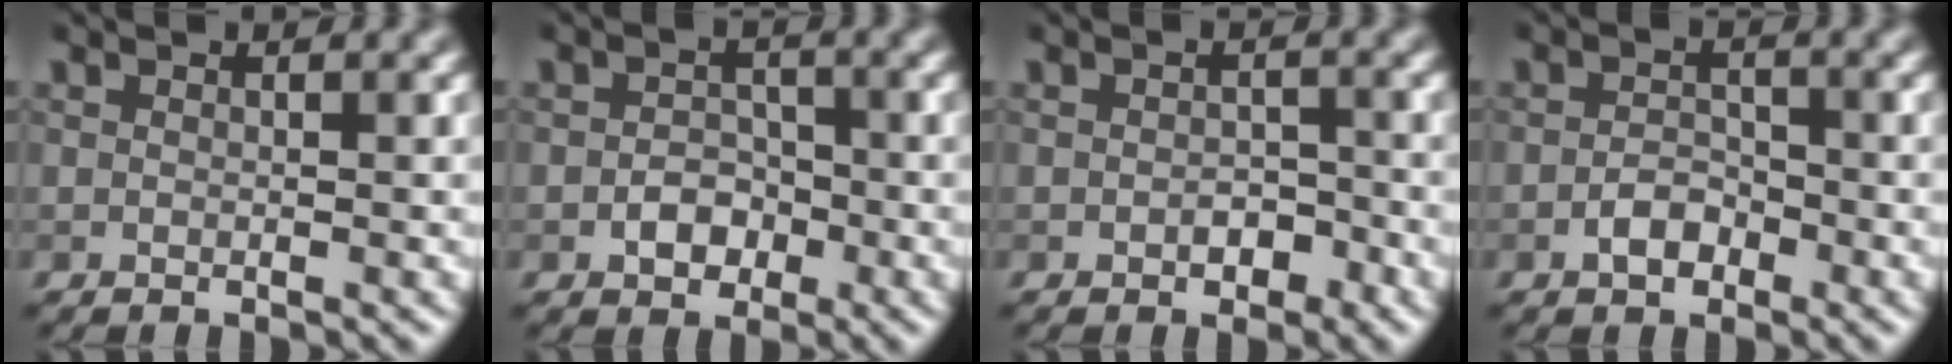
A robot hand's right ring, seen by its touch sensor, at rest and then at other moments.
{"total": 2.4, "force": [-1.0, 1.8, 1.3], "torque": [-0.016, 0.002, -0.020]}
{"total": 1.8, "force": [-0.8, 1.1, 1.1], "torque": [-0.015, 0.000, -0.014]}
{"total": 2.1, "force": [-1.2, 1.2, 1.3], "torque": [-0.021, 0.006, -0.024]}